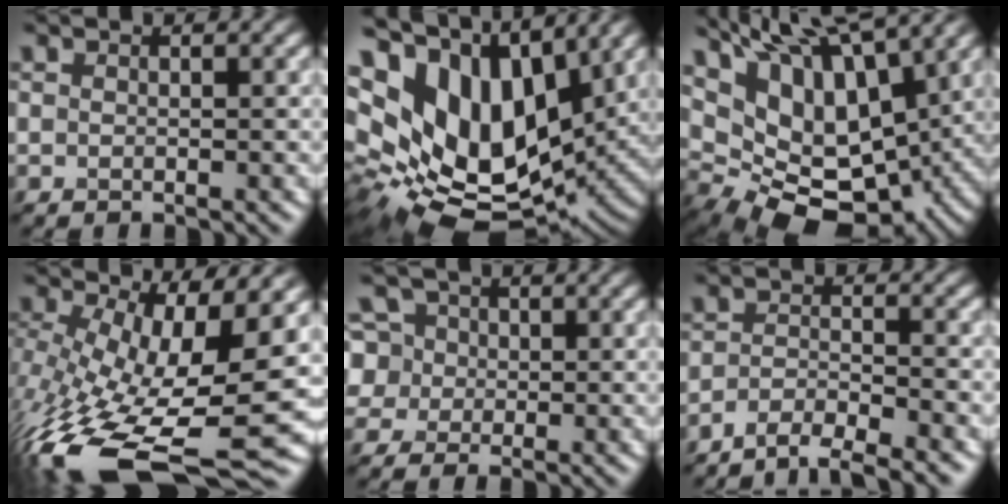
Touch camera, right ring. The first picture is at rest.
{"total": 16.9, "force": [5.6, 10.0, 12.4], "torque": [-0.270, 0.008, 0.109]}
{"total": 15.2, "force": [7.2, 7.6, 11.0], "torque": [-0.210, 0.040, 0.147]}
{"total": 16.6, "force": [-4.7, 6.4, 14.5], "torque": [-0.274, -0.026, -0.073]}
{"total": 6.1, "force": [1.9, 5.2, 2.5], "torque": [-0.050, 0.033, 0.008]}
{"total": 3.2, "force": [-2.8, 0.5, 1.5], "torque": [-0.025, 0.002, -0.057]}